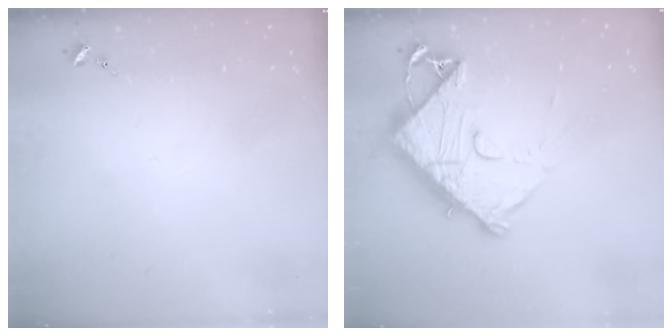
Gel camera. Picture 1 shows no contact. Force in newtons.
{"total": 15.0, "press": 14.9, "slide": 1.7}